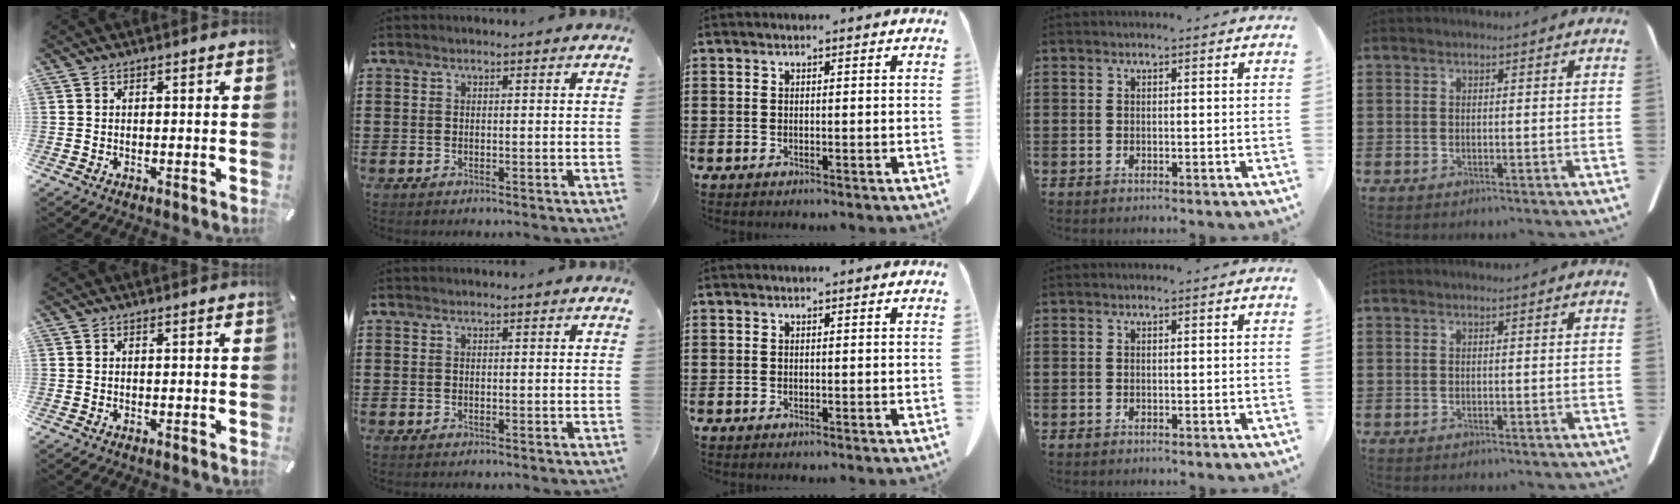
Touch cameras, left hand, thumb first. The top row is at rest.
{}